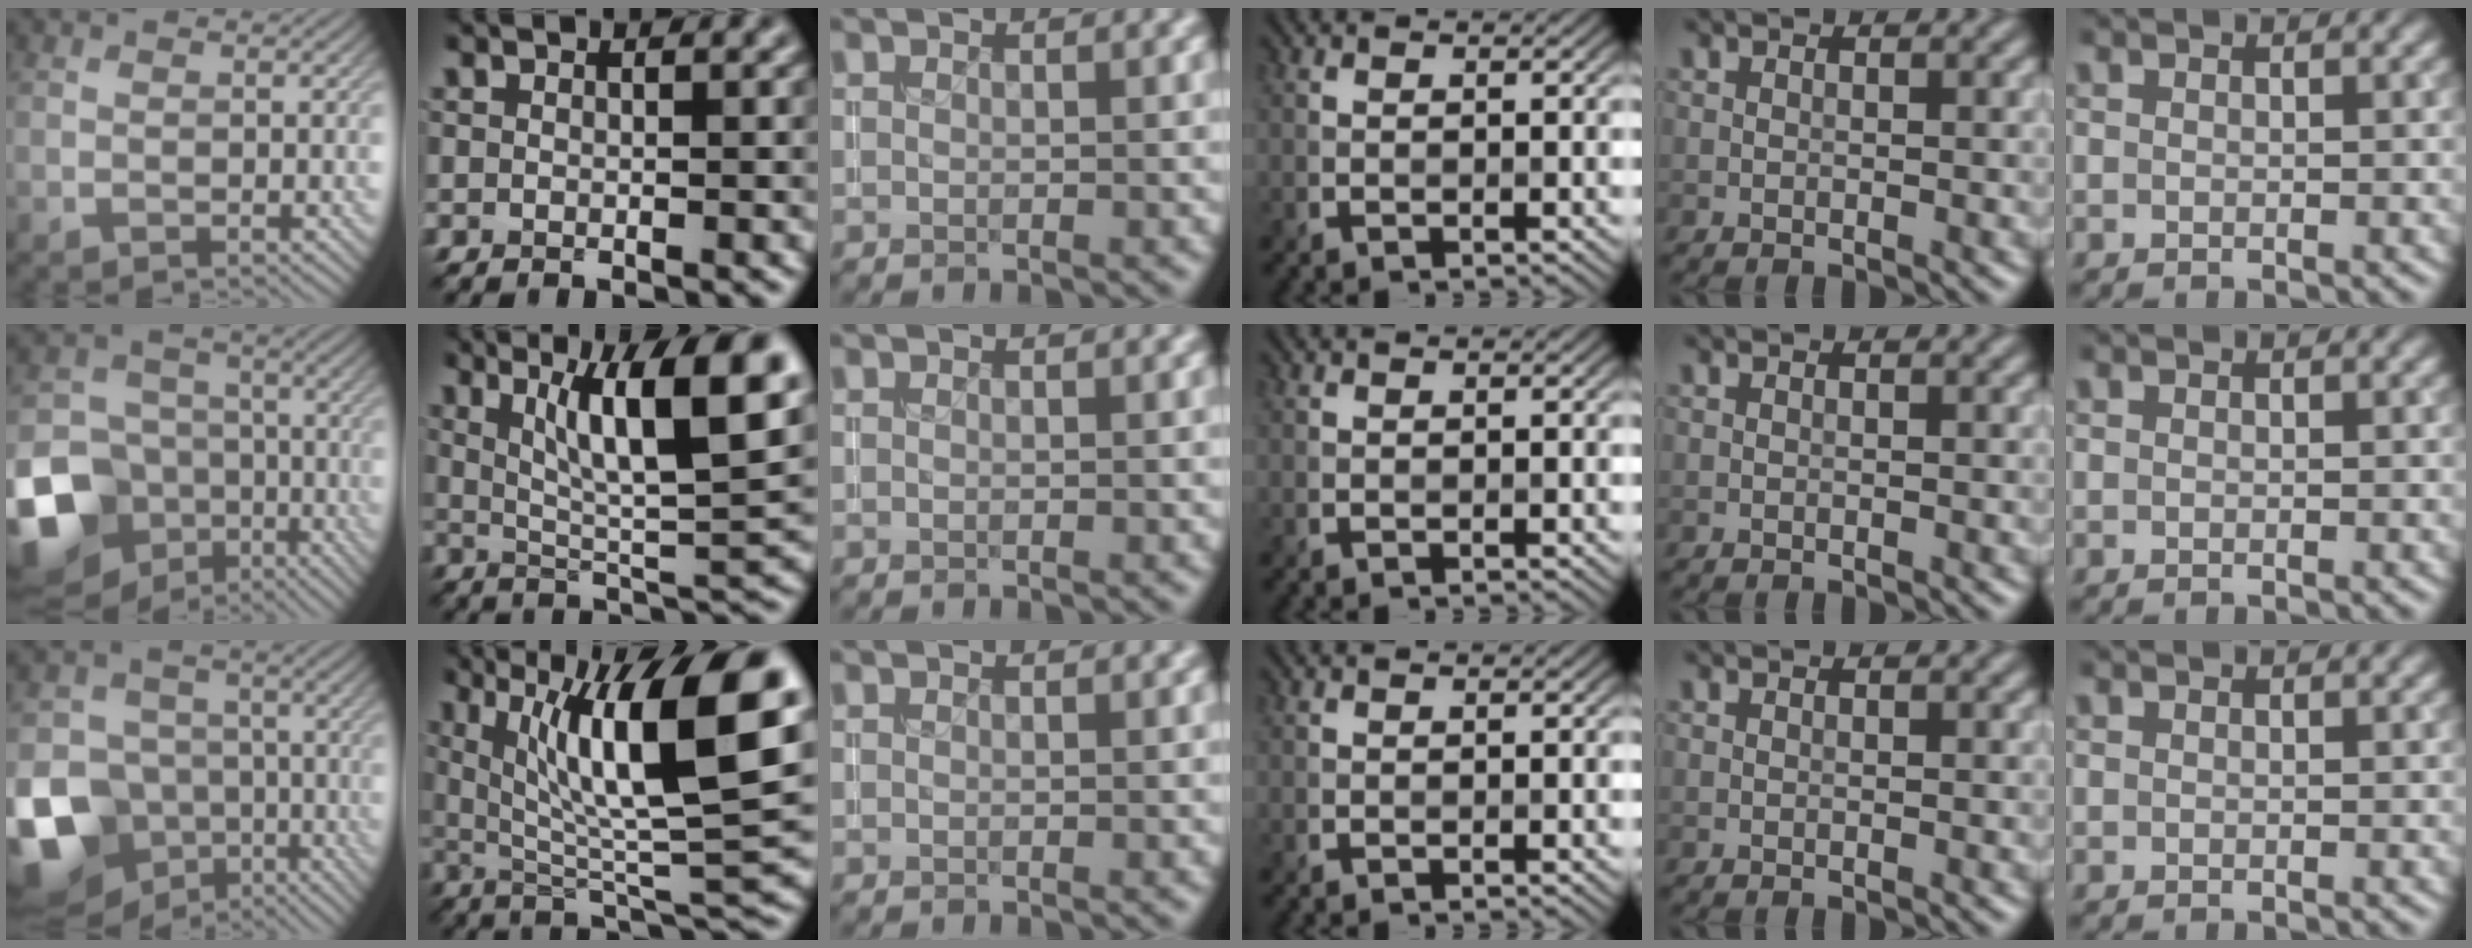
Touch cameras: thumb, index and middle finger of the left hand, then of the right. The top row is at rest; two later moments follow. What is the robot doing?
{"motion": "insert", "object": "coin"}